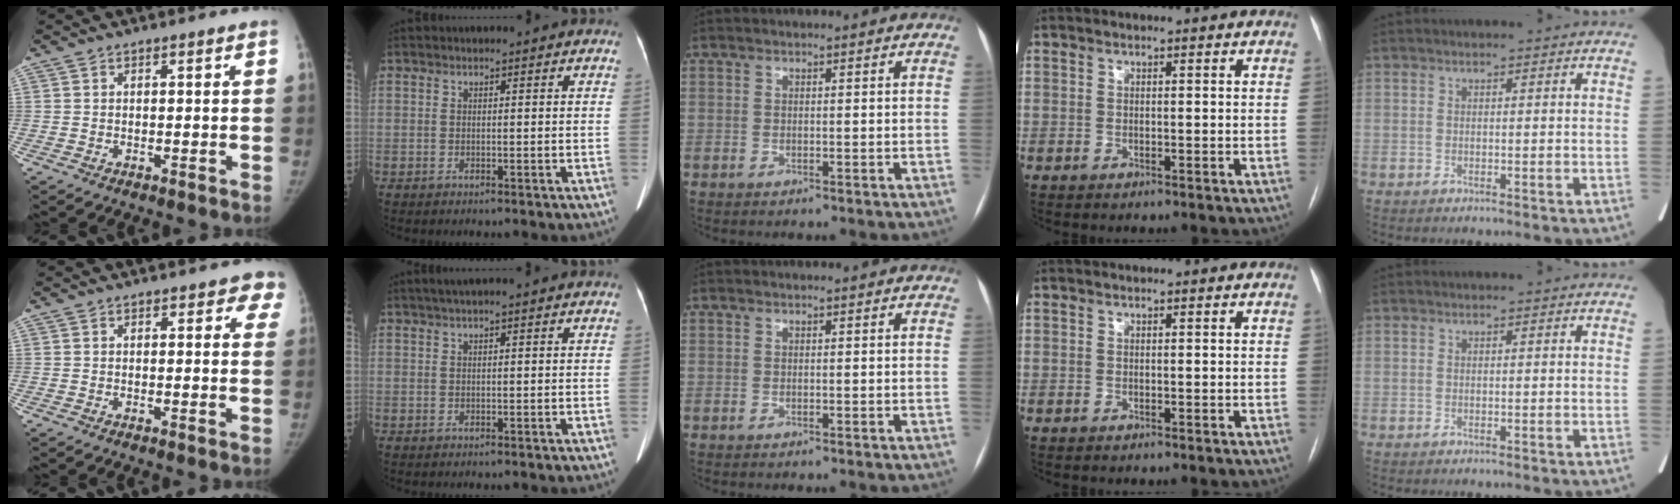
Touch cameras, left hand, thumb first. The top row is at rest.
{"thumb": {"total": 4.0, "force": [2.7, 2.1, 2.0], "torque": [0.017, -0.006, 0.017]}, "index": {"total": 3.1, "force": [2.3, -0.1, 2.0], "torque": [-0.033, 0.025, 0.042]}}